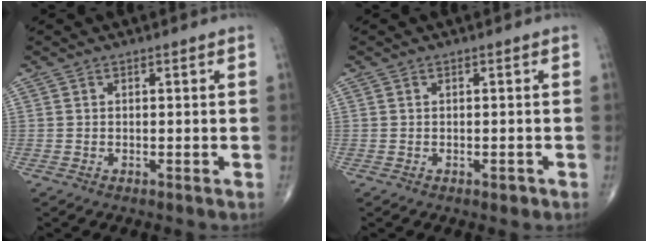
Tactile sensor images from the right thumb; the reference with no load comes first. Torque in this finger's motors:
{"motor_torque": [-0.28, 0.11, -0.08, -0.07, 0.00]}